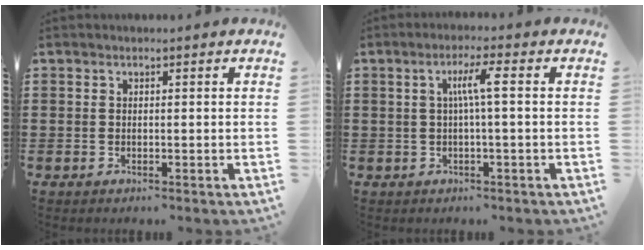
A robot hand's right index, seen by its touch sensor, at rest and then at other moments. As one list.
[{"total": 4.3, "force": [0.3, 0.1, 4.3], "torque": [-0.081, 0.003, 0.000]}]